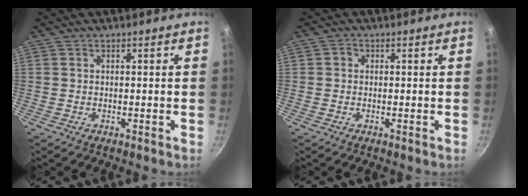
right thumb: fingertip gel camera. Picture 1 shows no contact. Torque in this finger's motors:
{"motor_torque": [-0.03, 0.19, 0.35, 0.08, -0.05]}